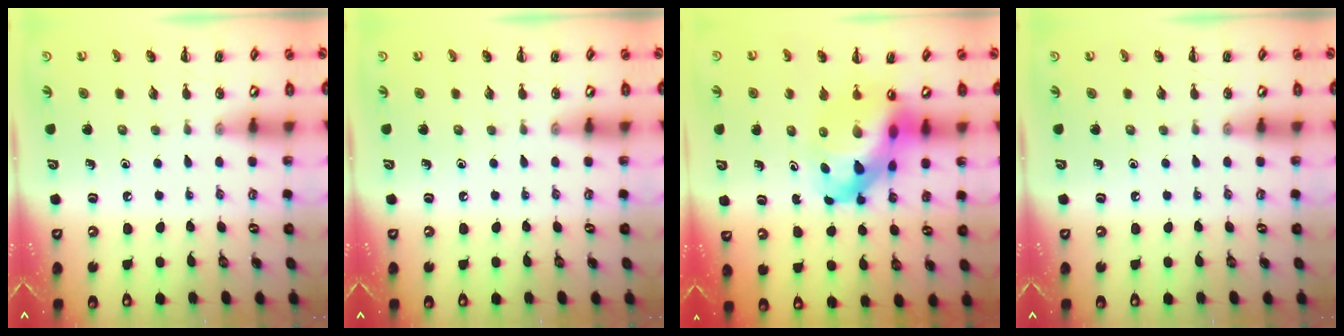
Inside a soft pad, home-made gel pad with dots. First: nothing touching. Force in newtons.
{"total": 0.0}
{"total": 15.2, "press": 14.7, "slide": 3.9}
{"total": 0.0}